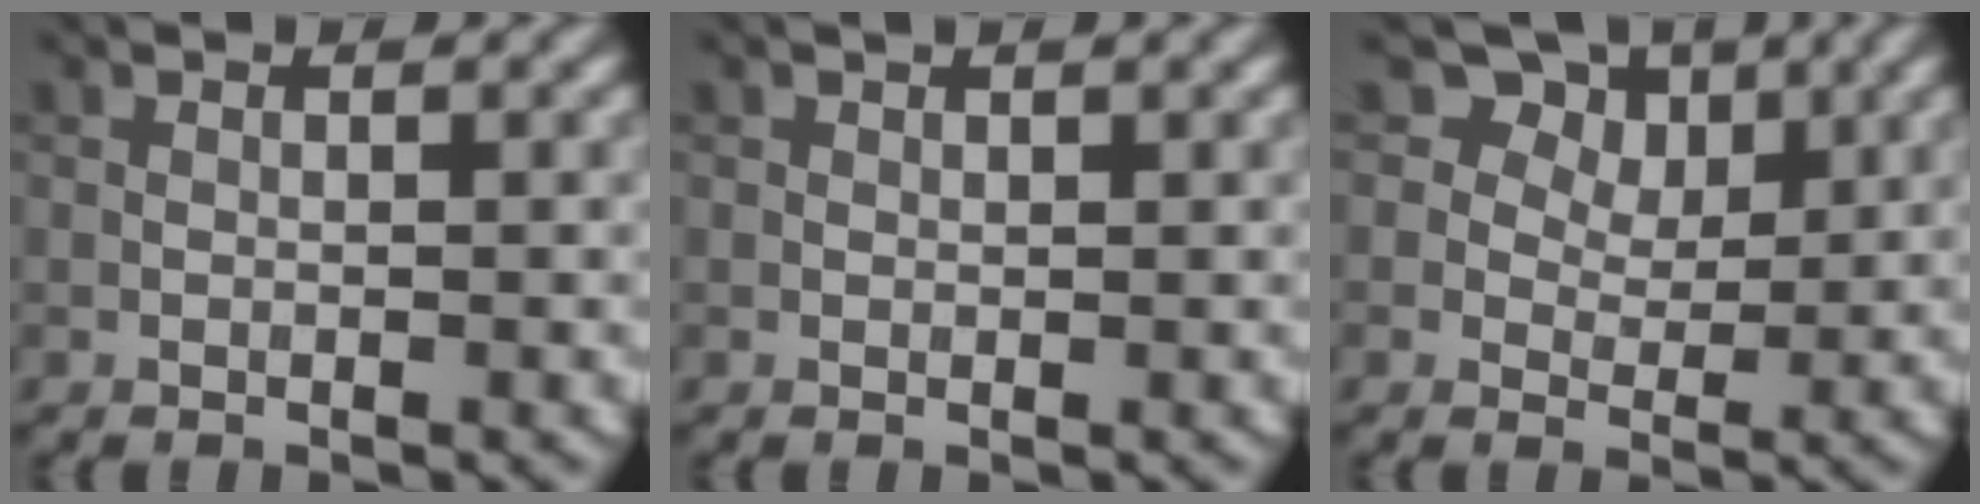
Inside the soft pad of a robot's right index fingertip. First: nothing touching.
{"total": 0.5, "force": [0.4, 0.2, 0.2], "torque": [-0.002, 0.003, 0.007]}
{"total": 5.9, "force": [3.4, 4.0, 2.6], "torque": [-0.047, -0.005, 0.049]}